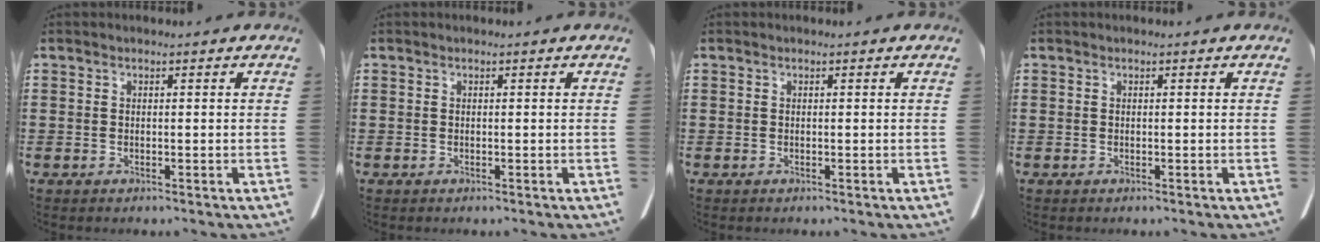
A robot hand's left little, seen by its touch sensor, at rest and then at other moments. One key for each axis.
{"total": 0.0}
{"total": 0.0}
{"total": 0.0}